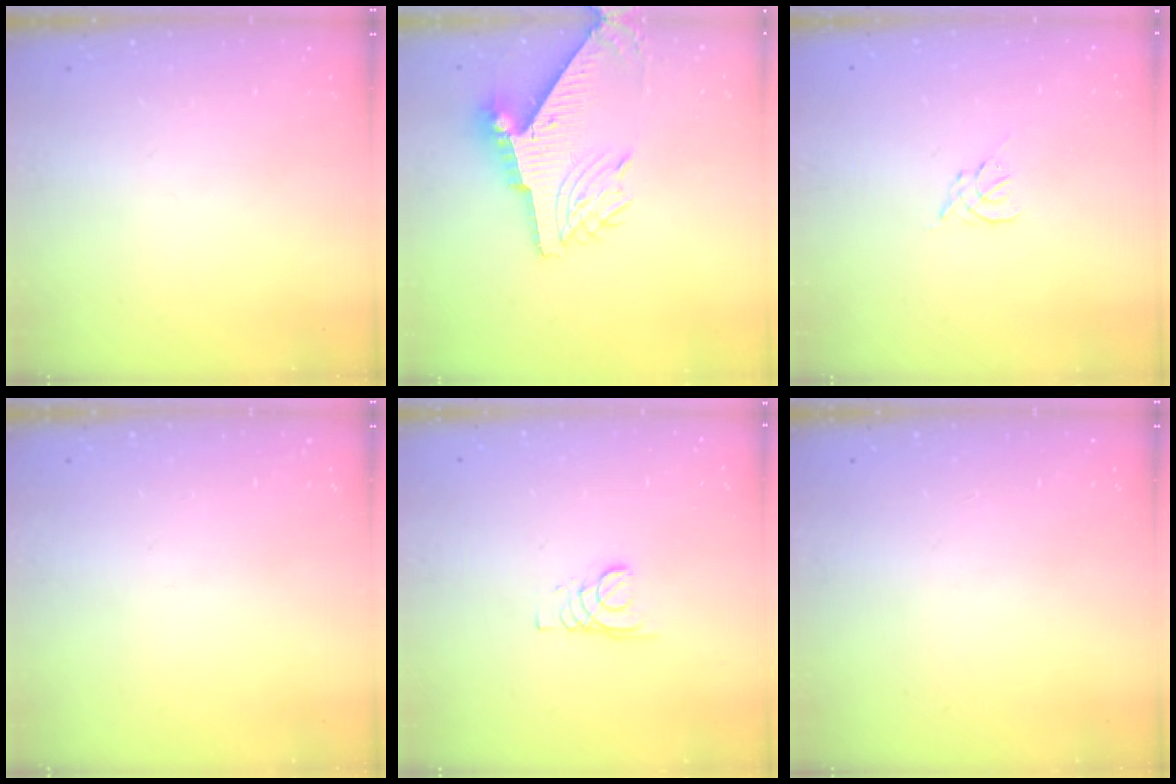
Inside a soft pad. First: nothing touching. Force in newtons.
{"total": 12.0, "press": 11.9, "slide": 1.4}
{"total": 1.8, "press": 1.7, "slide": 0.5}
{"total": 0.0}
{"total": 1.8, "press": 1.8, "slide": 0.2}
{"total": 0.0}